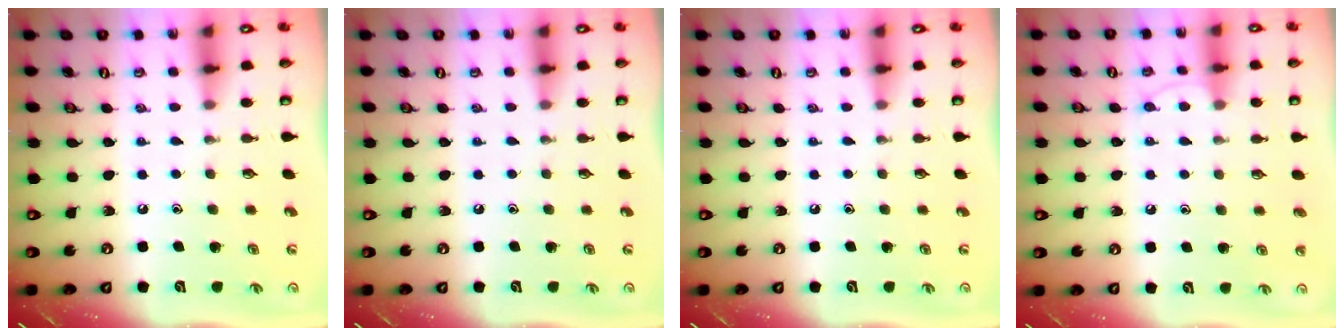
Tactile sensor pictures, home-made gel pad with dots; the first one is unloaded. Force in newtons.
{"total": 0.0}
{"total": 0.0}
{"total": 7.2, "press": 7.1, "slide": 0.7}